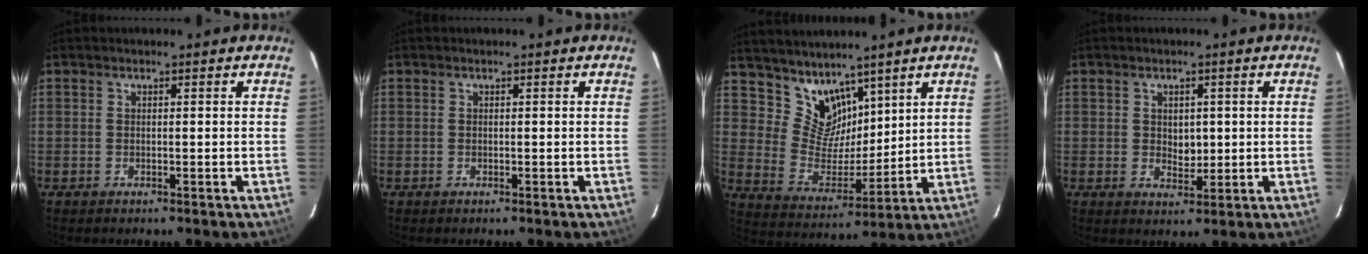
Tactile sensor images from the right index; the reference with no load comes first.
{"total": 0.0}
{"total": 9.7, "force": [7.5, 5.5, 2.6], "torque": [-0.041, -0.002, 0.155]}
{"total": 3.5, "force": [0.4, 2.8, 2.2], "torque": [-0.032, 0.000, 0.008]}